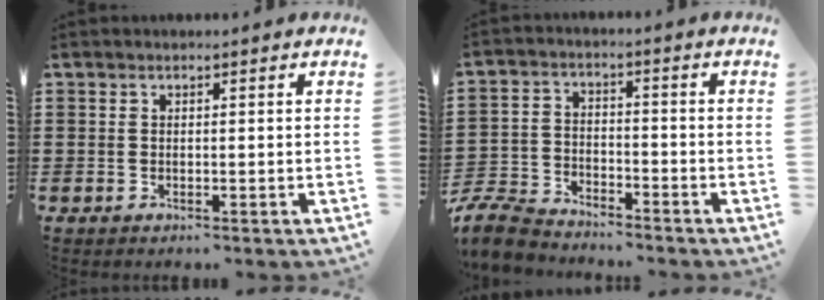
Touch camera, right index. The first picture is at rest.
{"total": 6.5, "force": [-6.2, 1.4, 1.2], "torque": [-0.049, 0.004, -0.128]}